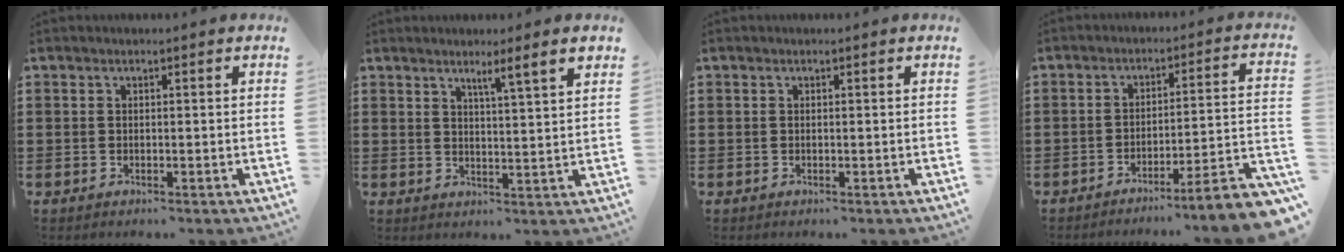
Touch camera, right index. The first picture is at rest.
{"total": 3.0, "force": [1.9, -0.6, 2.2], "torque": [-0.042, -0.009, 0.026]}
{"total": 0.0}
{"total": 5.6, "force": [-4.3, -0.4, 3.6], "torque": [-0.059, -0.023, -0.085]}